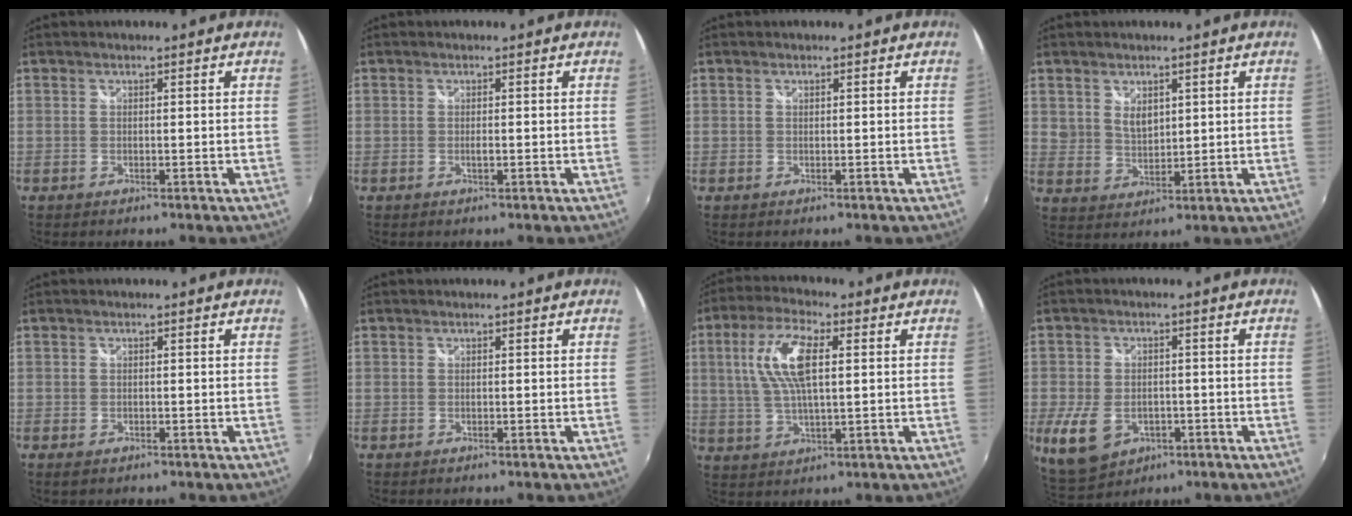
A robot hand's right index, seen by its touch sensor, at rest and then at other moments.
{"total": 0.8, "force": [-0.2, 0.3, 0.7], "torque": [-0.014, -0.001, -0.004]}
{"total": 0.0}
{"total": 4.4, "force": [2.2, 3.2, 2.2], "torque": [-0.029, -0.001, 0.042]}
{"total": 1.2, "force": [-0.8, 0.7, 0.5], "torque": [-0.010, -0.006, -0.015]}
{"total": 0.0}
{"total": 10.7, "force": [2.4, 3.9, 9.7], "torque": [-0.193, 0.013, 0.048]}
{"total": 9.9, "force": [-3.6, 7.1, 5.8], "torque": [-0.142, -0.019, -0.052]}